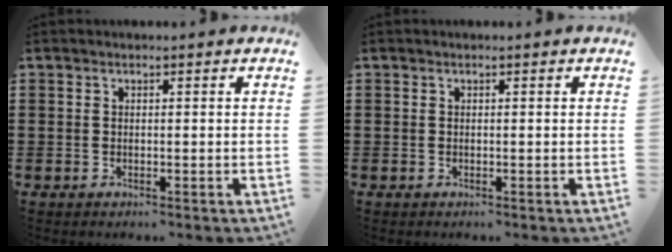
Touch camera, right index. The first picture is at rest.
{"total": 0.0}